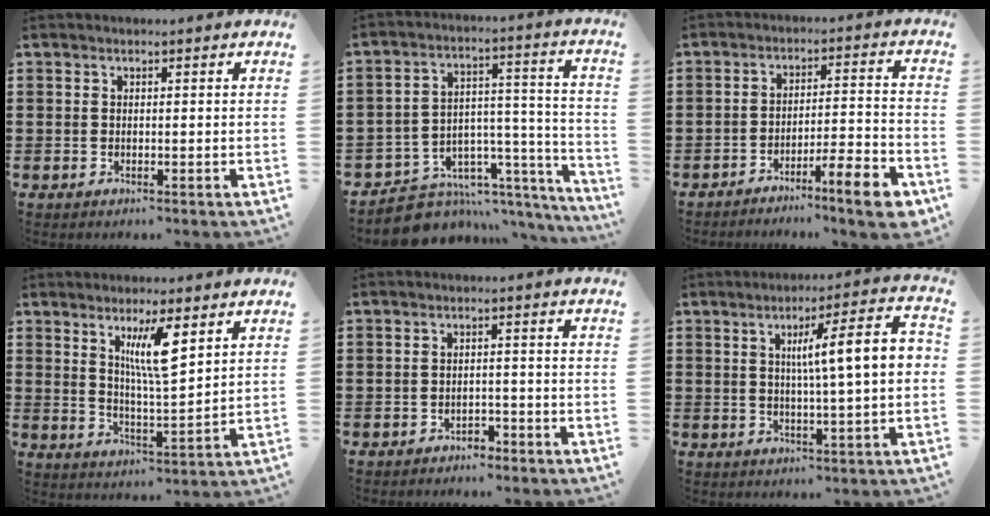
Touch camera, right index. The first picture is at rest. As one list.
[{"total": 6.4, "force": [-5.1, 3.7, 1.1], "torque": [-0.025, 0.004, -0.090]}, {"total": 8.0, "force": [-6.5, 0.5, 4.7], "torque": [-0.069, 0.006, -0.118]}, {"total": 7.4, "force": [3.6, 1.3, 6.4], "torque": [-0.117, -0.004, 0.056]}, {"total": 1.9, "force": [-1.8, 0.5, 0.2], "torque": [-0.011, 0.001, -0.039]}, {"total": 9.0, "force": [1.1, 0.5, 8.9], "torque": [-0.150, -0.005, 0.006]}]